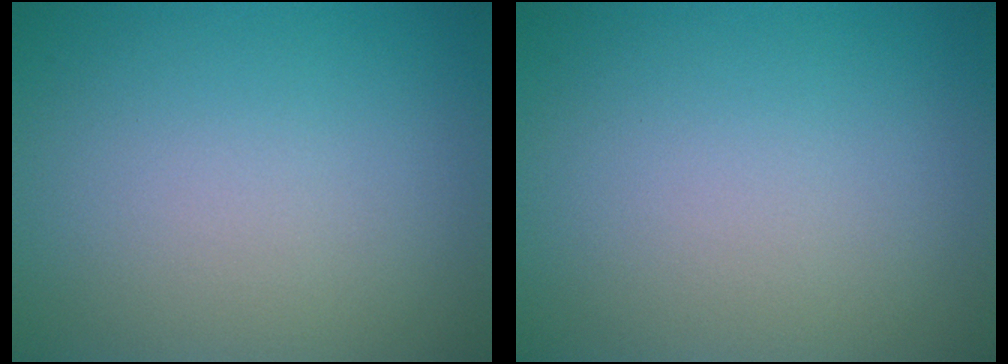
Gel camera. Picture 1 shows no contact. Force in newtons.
{"total": 0.0}